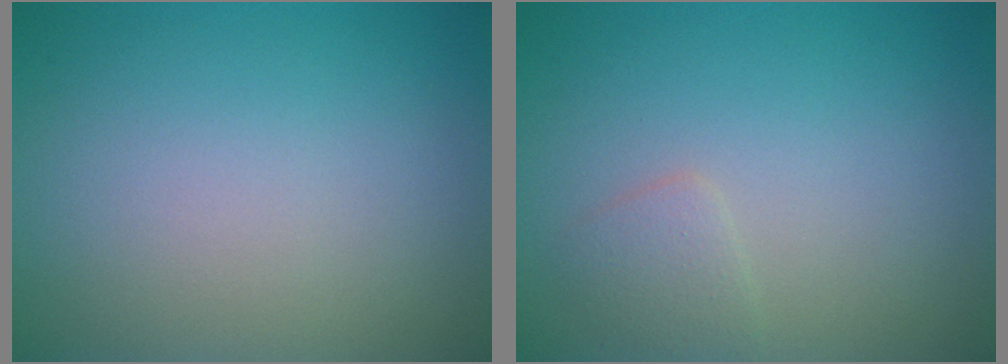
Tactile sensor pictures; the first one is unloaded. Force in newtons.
{"total": 1.3, "press": 1.3, "slide": 0.1}